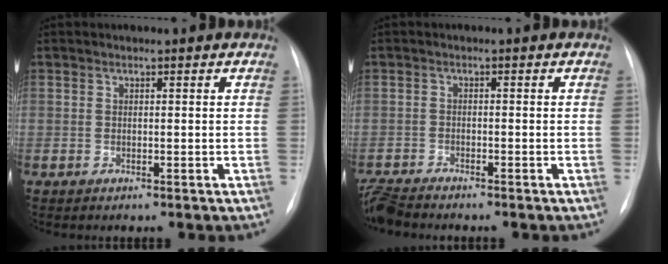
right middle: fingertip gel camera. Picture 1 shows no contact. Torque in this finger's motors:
{"motor_torque": [0.13, -0.35, 0.00, 0.01]}